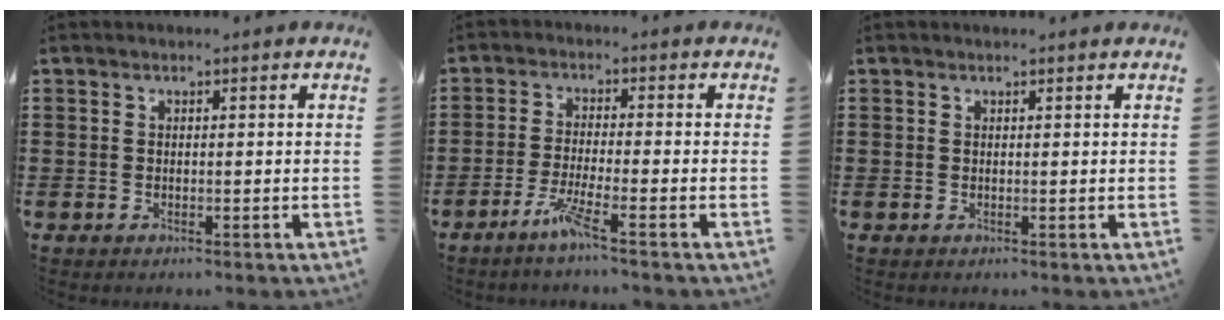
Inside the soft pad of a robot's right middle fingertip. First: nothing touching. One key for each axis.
{"total": 4.5, "fx": -3.0, "fy": -0.1, "fz": 3.4, "tx": -0.077, "ty": -0.010, "tz": -0.058}
{"total": 0.0}